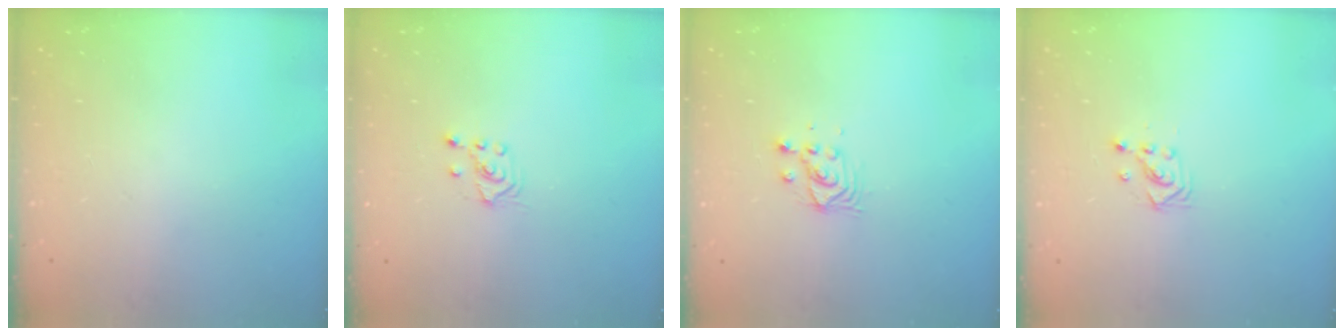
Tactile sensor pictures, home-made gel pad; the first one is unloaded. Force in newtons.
{"total": 2.6, "press": 2.4, "slide": 0.8}
{"total": 3.8, "press": 3.8, "slide": 0.2}
{"total": 2.9, "press": 2.9, "slide": 0.3}